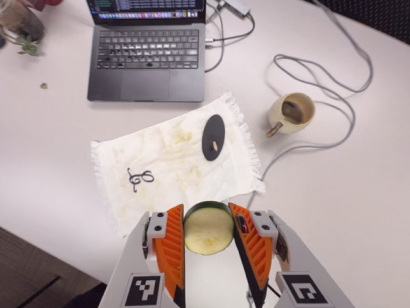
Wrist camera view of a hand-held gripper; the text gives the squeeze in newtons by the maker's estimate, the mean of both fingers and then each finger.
{"total": 9.0, "left": 8.7, "right": 9.4}